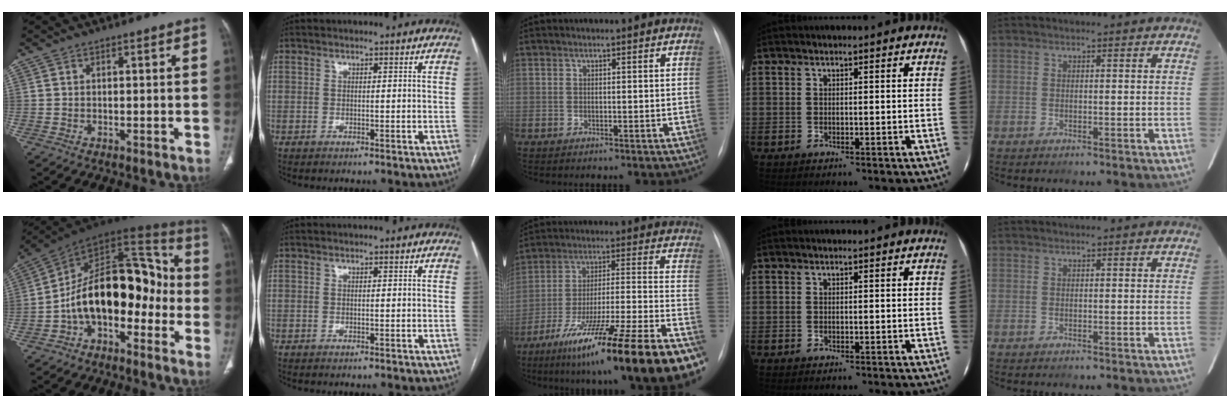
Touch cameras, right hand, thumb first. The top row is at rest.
{"thumb": {"total": 19.2, "force": [-4.6, 11.4, 14.8], "torque": [-0.196, 0.090, -0.081]}, "middle": {"total": 25.7, "force": [-17.1, 0.8, 19.2], "torque": [-0.227, -0.023, -0.282]}}